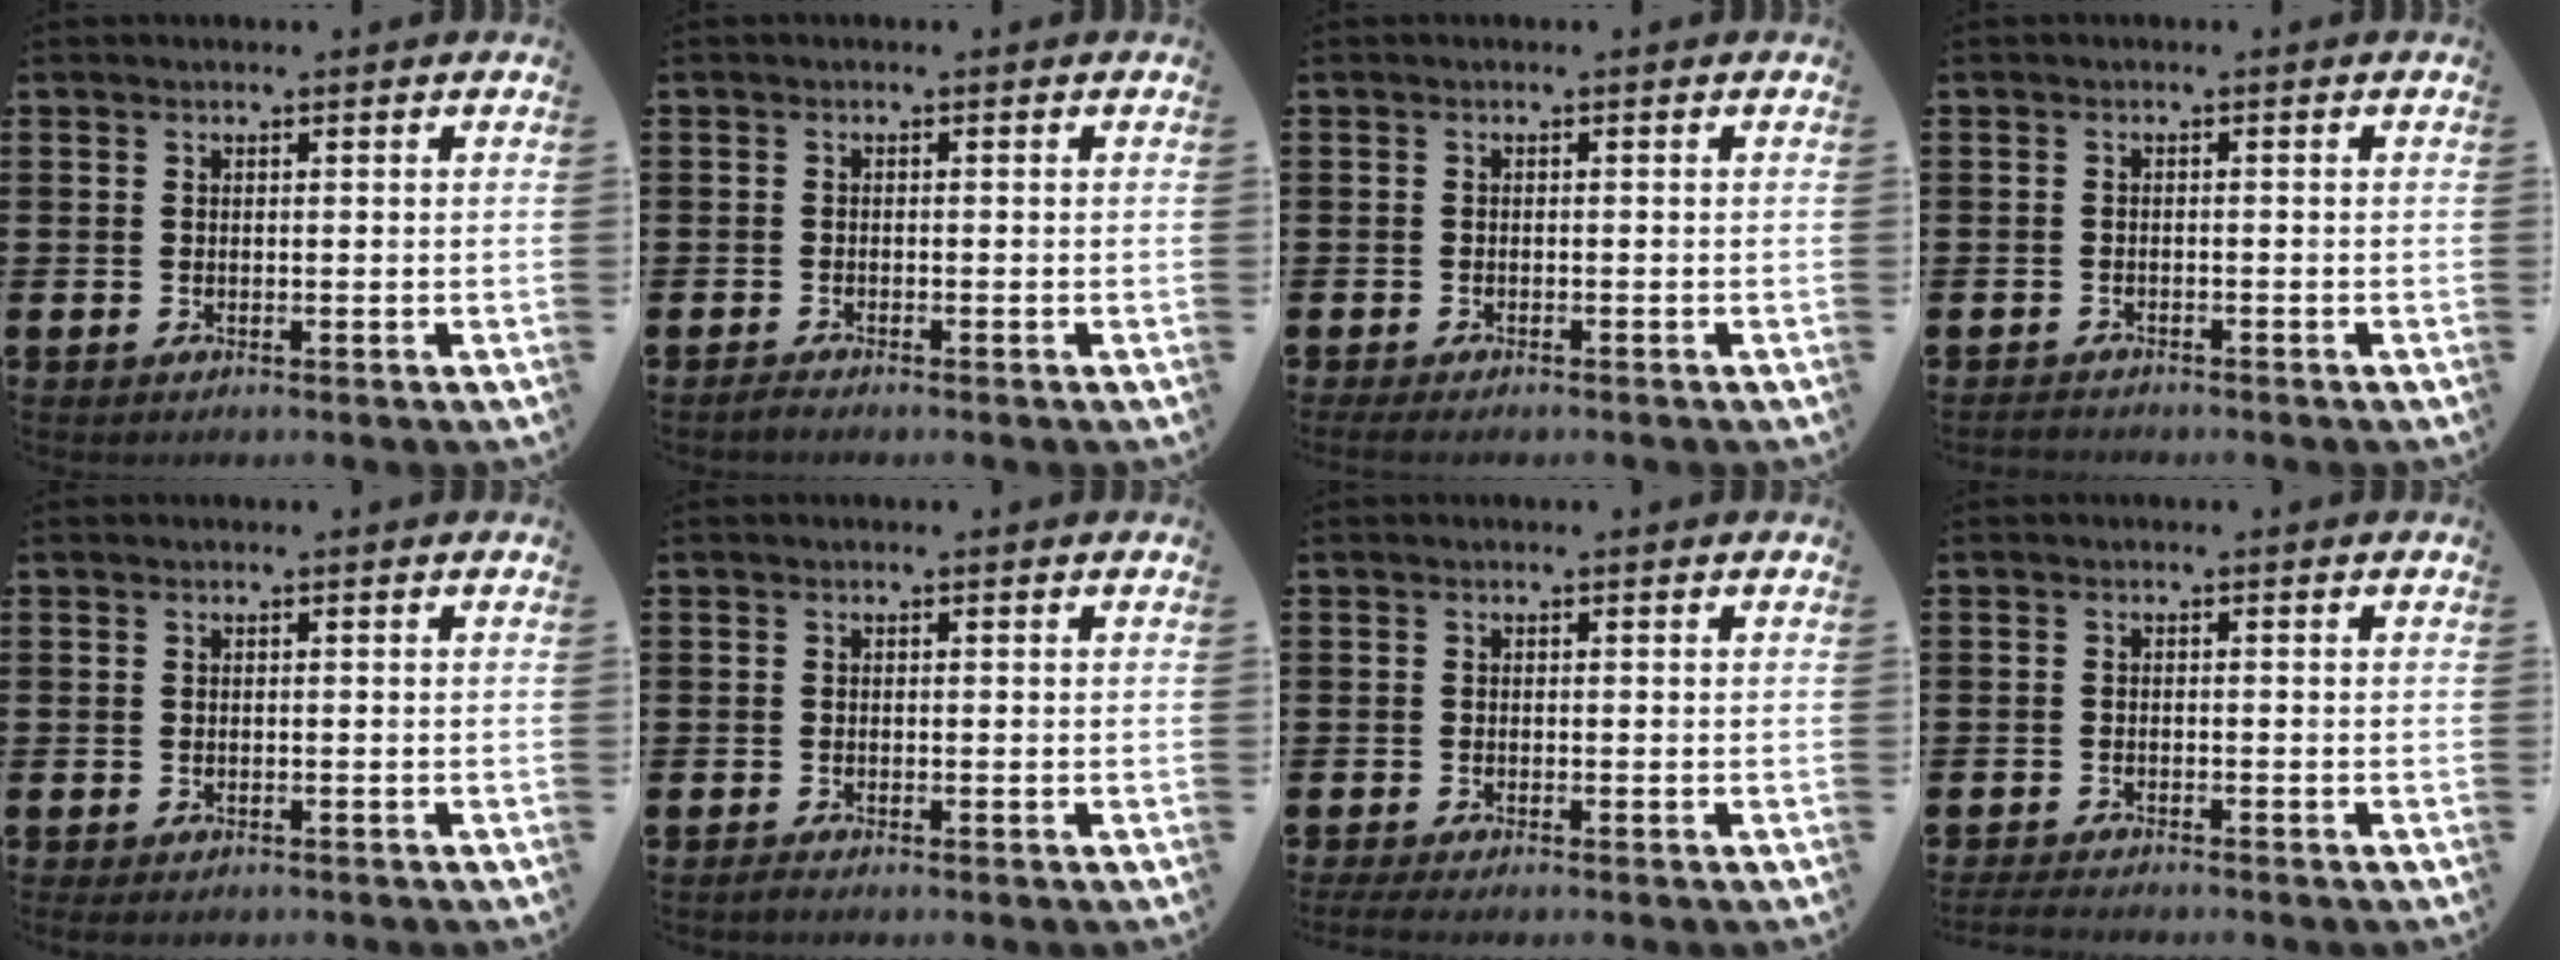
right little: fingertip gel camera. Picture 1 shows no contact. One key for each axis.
{"total": 0.7, "fx": -0.6, "fy": 0.1, "fz": 0.3, "tx": -0.008, "ty": -0.003, "tz": -0.012}
{"total": 0.8, "fx": -0.6, "fy": 0.2, "fz": 0.5, "tx": -0.010, "ty": -0.002, "tz": -0.013}
{"total": 0.8, "fx": -0.8, "fy": 0.1, "fz": -0.1, "tx": -0.001, "ty": 0.001, "tz": -0.018}
{"total": 0.0}
{"total": 0.5, "fx": -0.4, "fy": 0.0, "fz": 0.3, "tx": -0.005, "ty": -0.002, "tz": -0.009}
{"total": 1.0, "fx": -0.7, "fy": 0.1, "fz": 0.7, "tx": -0.011, "ty": -0.001, "tz": -0.014}
{"total": 1.4, "fx": -1.3, "fy": 0.0, "fz": 0.3, "tx": -0.007, "ty": 0.002, "tz": -0.027}